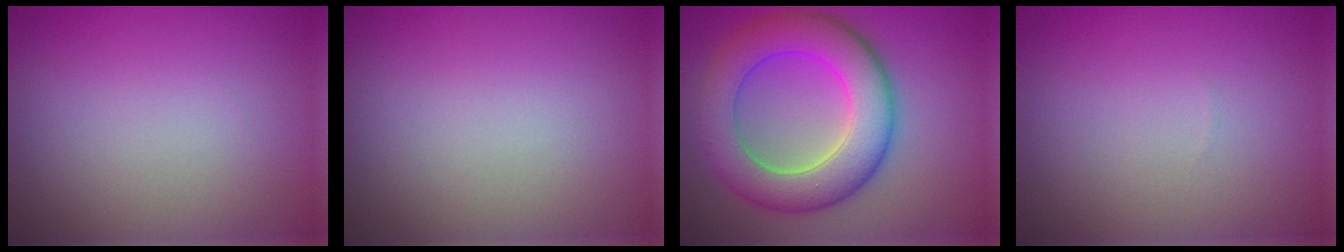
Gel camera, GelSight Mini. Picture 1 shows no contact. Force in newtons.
{"total": 0.0}
{"total": 8.7, "press": 8.7, "slide": 0.1}
{"total": 0.0}